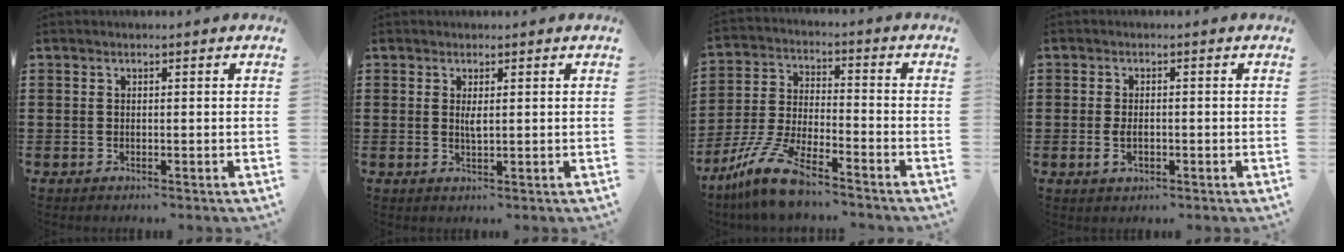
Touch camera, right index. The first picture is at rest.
{"total": 1.7, "force": [0.6, 0.2, 1.5], "torque": [-0.030, 0.002, 0.010]}
{"total": 10.1, "force": [-8.1, 1.7, 5.6], "torque": [-0.126, 0.010, -0.162]}
{"total": 2.6, "force": [-0.6, 1.2, 2.2], "torque": [-0.052, -0.006, -0.012]}